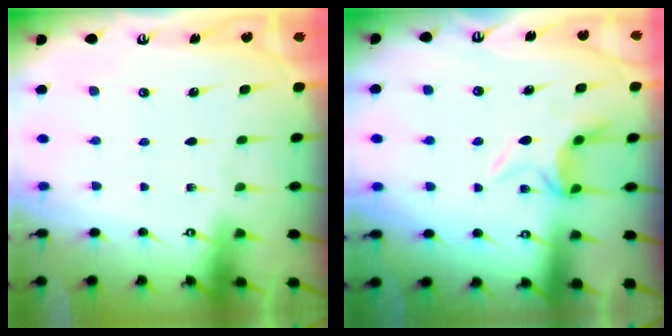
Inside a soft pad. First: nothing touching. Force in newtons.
{"total": 6.1, "press": 5.9, "slide": 1.3}